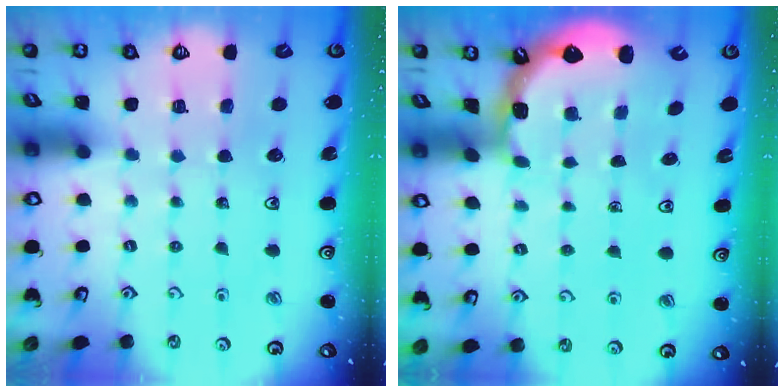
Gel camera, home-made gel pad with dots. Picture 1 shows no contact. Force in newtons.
{"total": 1.4, "press": 1.4, "slide": 0.1}